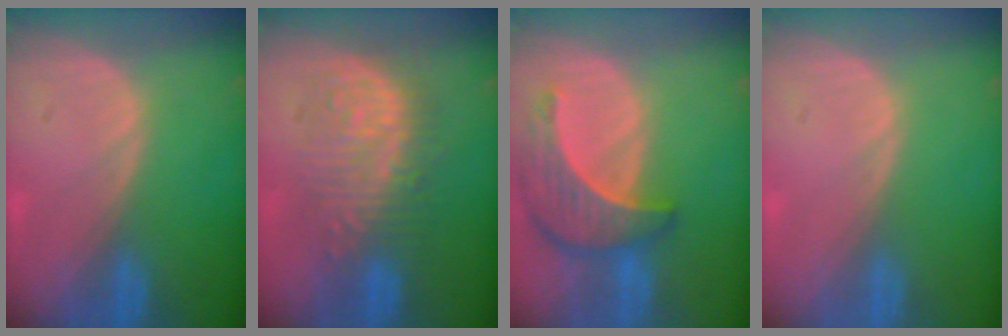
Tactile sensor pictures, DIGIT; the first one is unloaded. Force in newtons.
{"total": 9.0, "press": 9.0, "slide": 0.6}
{"total": 8.4, "press": 7.8, "slide": 3.3}
{"total": 0.0}